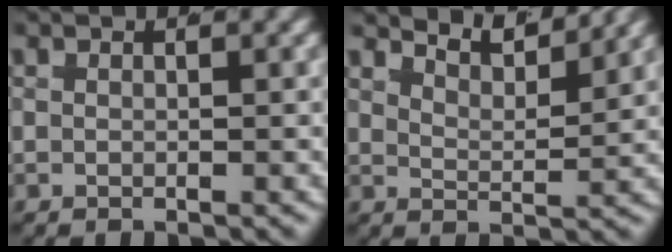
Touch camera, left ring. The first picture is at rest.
{"total": 6.0, "force": [4.8, 2.4, 2.6], "torque": [-0.045, 0.013, 0.061]}